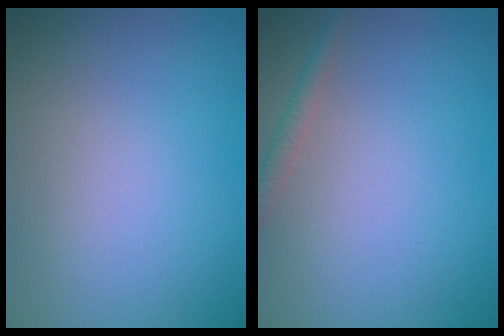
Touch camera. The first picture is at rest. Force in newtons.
{"total": 1.3, "press": 1.3, "slide": 0.1}